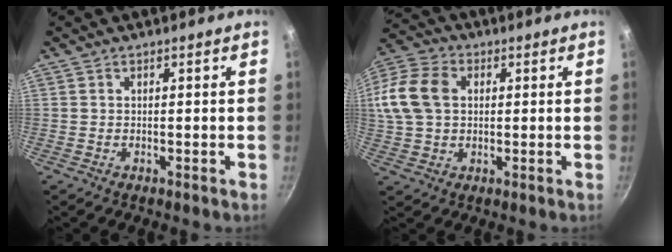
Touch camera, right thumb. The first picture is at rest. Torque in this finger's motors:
{"motor_torque": [-0.38, 0.61, 0.31, -0.24, 0.21]}